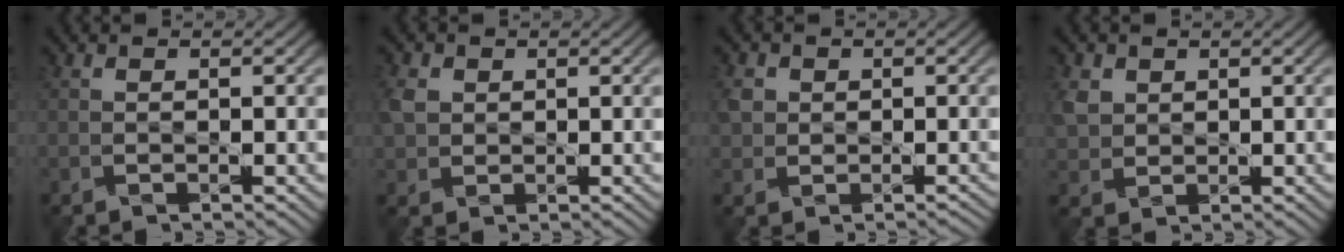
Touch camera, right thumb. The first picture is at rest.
{"total": 2.4, "force": [1.2, 1.9, 0.7], "torque": [-0.030, 0.007, 0.023]}
{"total": 1.9, "force": [0.7, 1.8, 0.1], "torque": [-0.008, 0.007, 0.016]}
{"total": 2.6, "force": [1.6, 2.0, 0.5], "torque": [-0.026, 0.005, 0.035]}